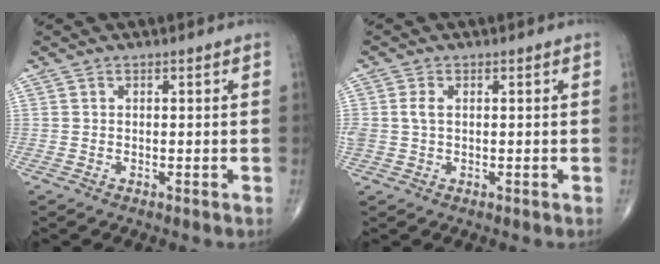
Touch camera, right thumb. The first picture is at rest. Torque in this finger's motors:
{"motor_torque": [0.19, 0.07, 0.49, 0.06, 0.11]}